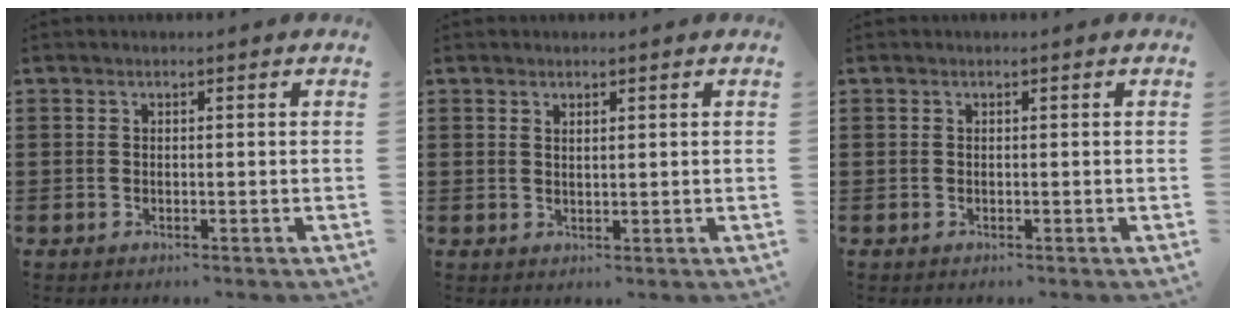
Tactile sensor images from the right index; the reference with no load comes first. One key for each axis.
{"total": 0.9, "fx": 0.9, "fy": 0.3, "fz": 0.3, "tx": -0.005, "ty": 0.002, "tz": 0.015}
{"total": 0.0}